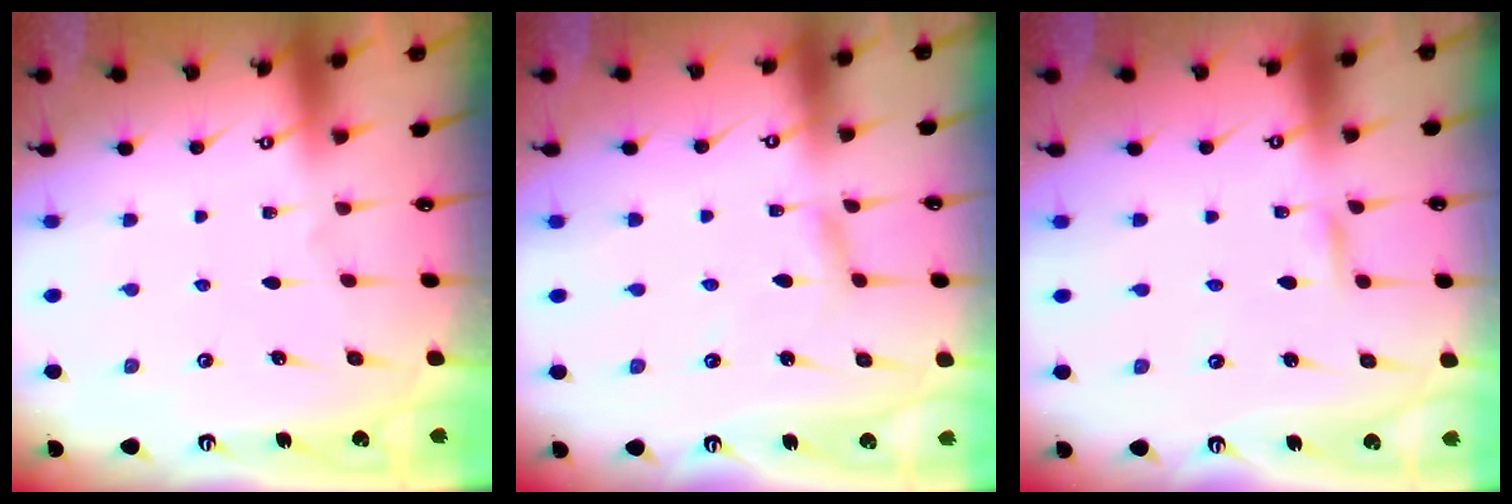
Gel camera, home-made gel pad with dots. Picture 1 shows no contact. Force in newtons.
{"total": 2.5, "press": 2.5, "slide": 0.1}
{"total": 1.9, "press": 1.9, "slide": 0.1}